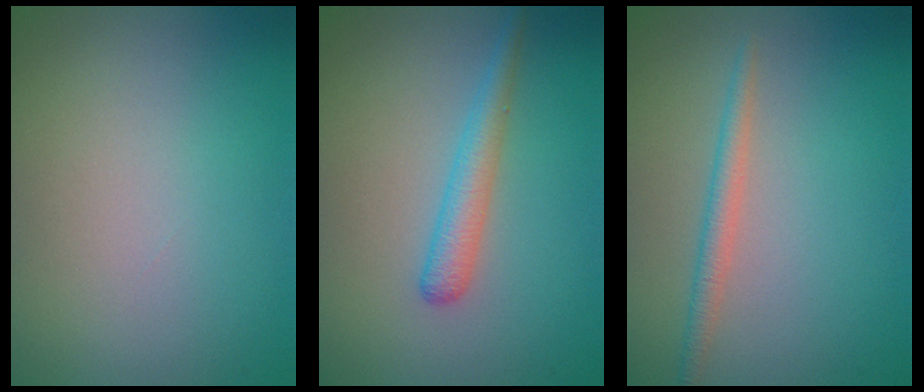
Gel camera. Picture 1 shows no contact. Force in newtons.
{"total": 2.2, "press": 2.2, "slide": 0.1}
{"total": 1.7, "press": 1.7, "slide": 0.0}